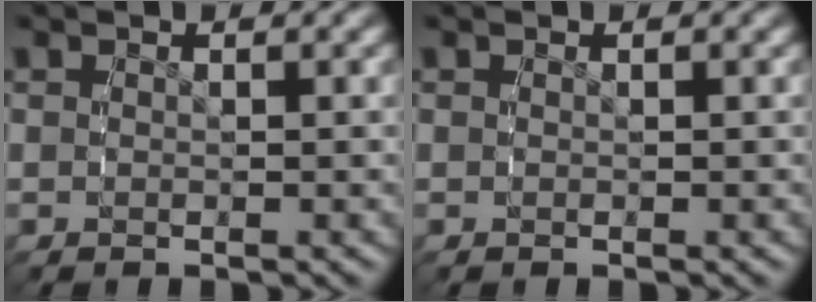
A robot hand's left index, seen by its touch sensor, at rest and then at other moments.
{"total": 0.0}